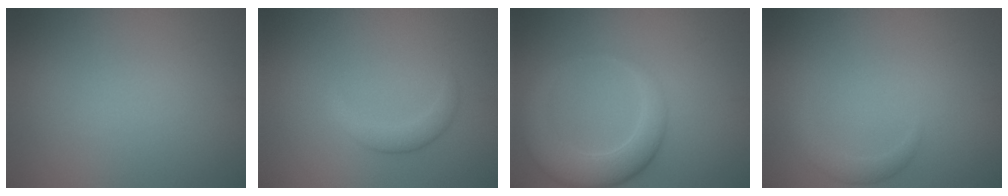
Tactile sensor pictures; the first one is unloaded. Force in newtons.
{"total": 2.0, "press": 2.0, "slide": 0.1}
{"total": 4.9, "press": 4.9, "slide": 0.5}
{"total": 1.5, "press": 1.5, "slide": 0.2}